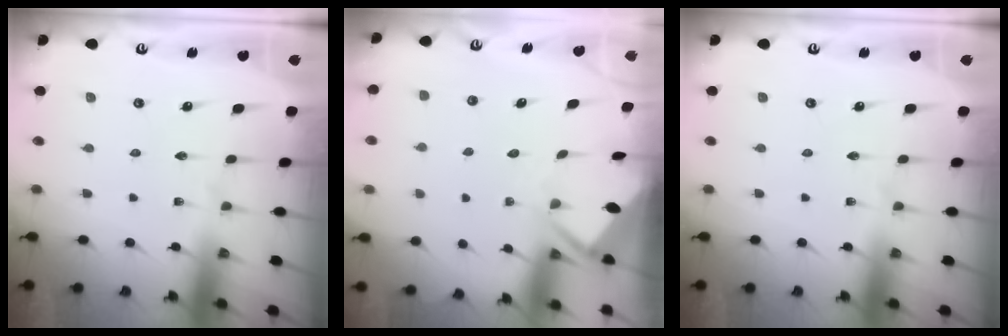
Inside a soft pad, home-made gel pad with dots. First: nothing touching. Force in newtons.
{"total": 3.4, "press": 3.4, "slide": 0.3}
{"total": 0.0}